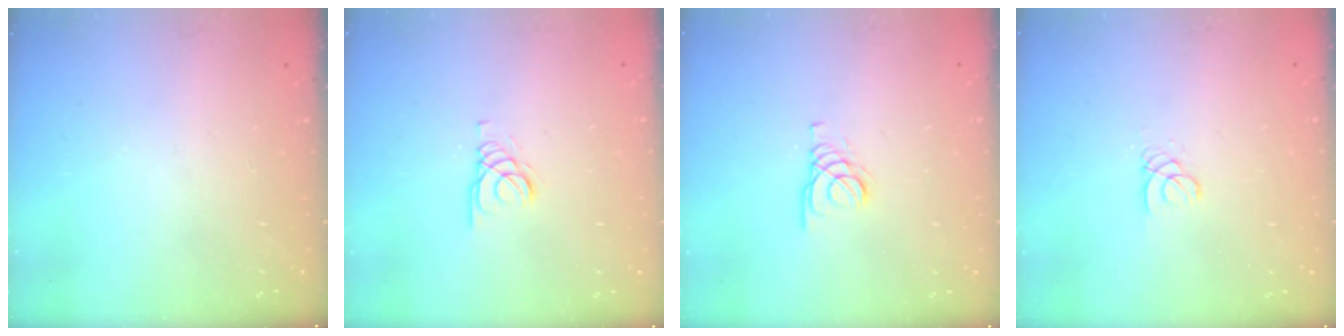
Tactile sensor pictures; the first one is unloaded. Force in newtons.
{"total": 1.4, "press": 1.3, "slide": 0.2}
{"total": 2.0, "press": 2.0, "slide": 0.1}
{"total": 1.8, "press": 1.8, "slide": 0.2}